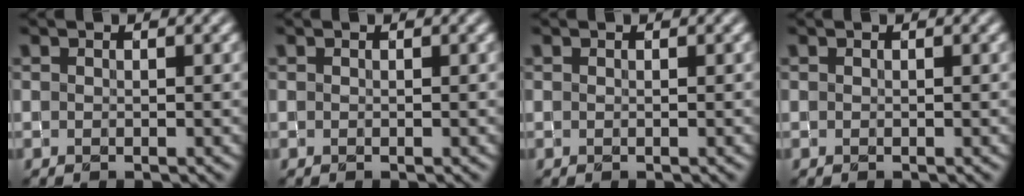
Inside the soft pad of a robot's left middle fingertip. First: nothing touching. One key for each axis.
{"total": 0.0}
{"total": 0.0}
{"total": 0.0}